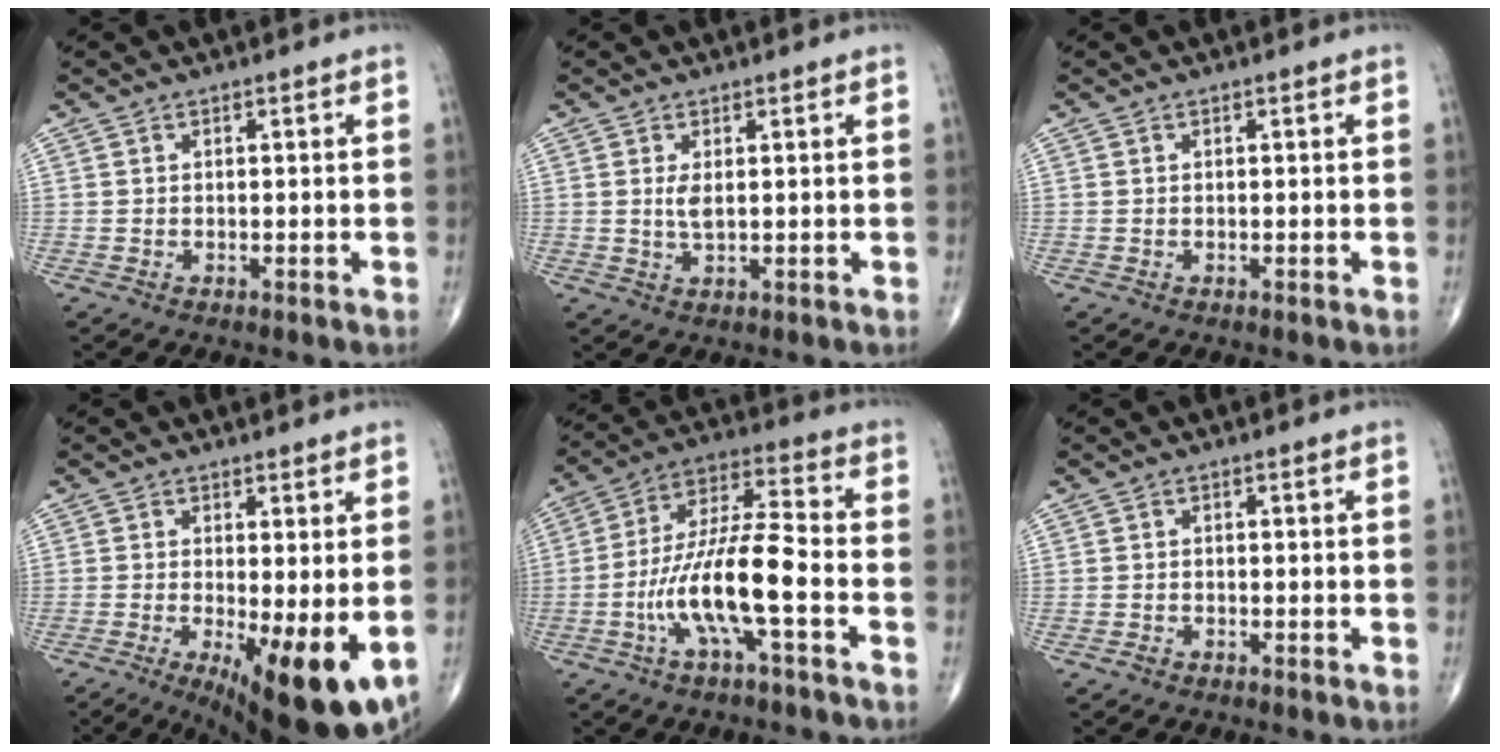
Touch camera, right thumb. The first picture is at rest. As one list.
[{"total": 2.2, "force": [0.4, 0.8, 2.0], "torque": [-0.040, -0.008, 0.012]}, {"total": 0.0}, {"total": 13.8, "force": [-3.5, 4.2, 12.7], "torque": [-0.167, -0.025, -0.037]}, {"total": 14.1, "force": [-4.6, 2.7, 13.1], "torque": [-0.265, 0.040, -0.087]}, {"total": 0.8, "force": [-0.6, 0.5, 0.3], "torque": [-0.005, 0.003, -0.013]}]